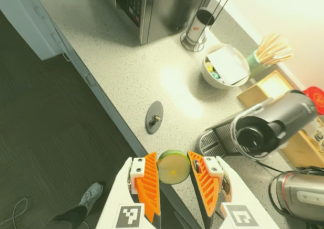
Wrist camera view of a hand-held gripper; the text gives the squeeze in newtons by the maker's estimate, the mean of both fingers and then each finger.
{"total": 11.0, "left": 11.3, "right": 10.6}